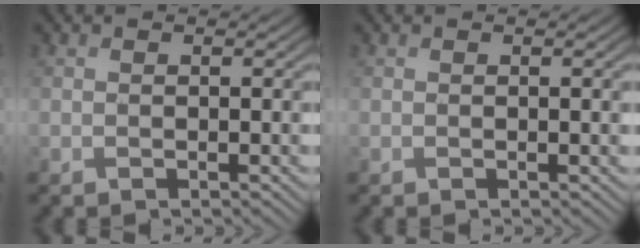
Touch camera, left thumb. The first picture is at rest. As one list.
[{"total": 1.5, "force": [0.1, 0.2, 1.5], "torque": [-0.021, 0.002, 0.001]}]